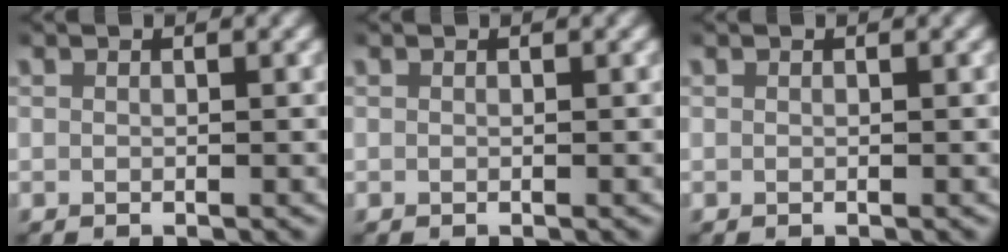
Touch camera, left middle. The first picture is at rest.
{"total": 0.0}
{"total": 0.0}